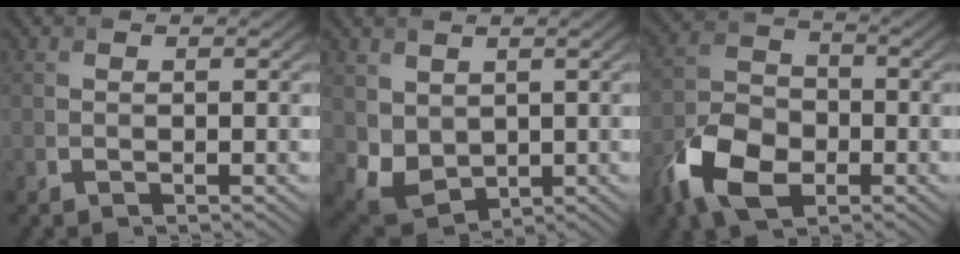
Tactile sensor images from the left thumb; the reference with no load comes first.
{"total": 4.9, "force": [1.3, 3.9, 2.7], "torque": [-0.081, -0.017, 0.032]}
{"total": 10.0, "force": [-4.9, 6.0, 6.2], "torque": [-0.143, -0.010, -0.106]}